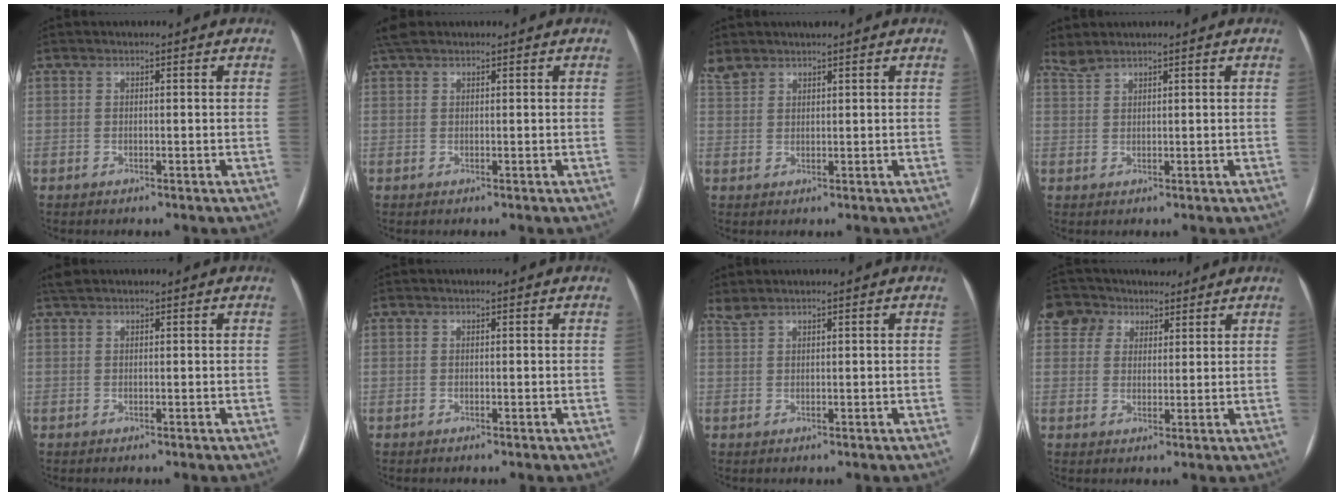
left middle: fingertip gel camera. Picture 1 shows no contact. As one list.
[{"total": 2.6, "force": [2.2, 0.8, 1.2], "torque": [-0.030, 0.028, 0.044]}, {"total": 3.3, "force": [3.0, 0.9, 1.0], "torque": [-0.027, 0.017, 0.061]}, {"total": 1.7, "force": [1.6, -0.2, 0.3], "torque": [-0.011, 0.012, 0.041]}, {"total": 1.1, "force": [1.0, 0.2, 0.4], "torque": [-0.015, 0.016, 0.024]}, {"total": 0.0}, {"total": 1.2, "force": [1.2, -0.1, 0.4], "torque": [-0.012, 0.012, 0.032]}, {"total": 6.6, "force": [4.3, 5.0, 0.7], "torque": [-0.021, 0.032, 0.082]}]